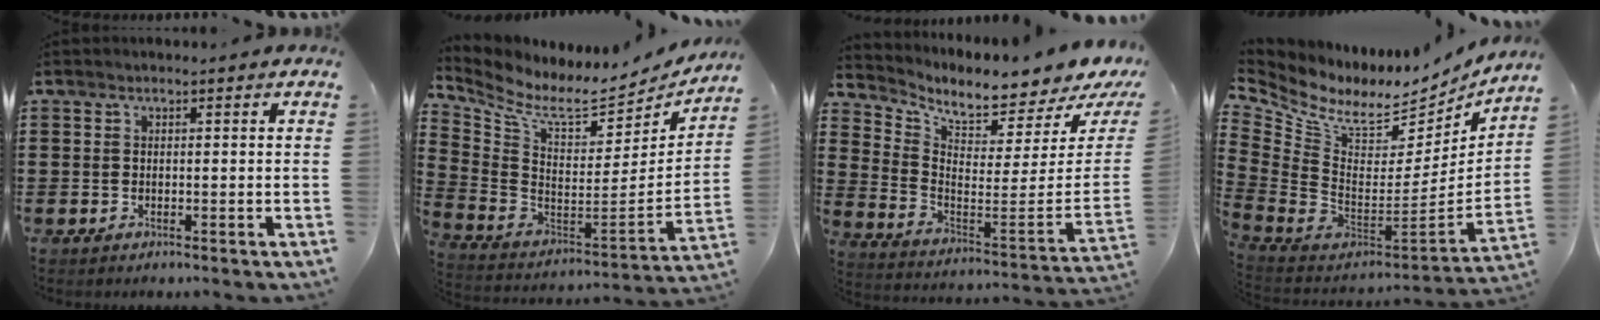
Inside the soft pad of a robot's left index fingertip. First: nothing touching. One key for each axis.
{"total": 8.1, "fx": 6.5, "fy": 2.4, "fz": 4.1, "tx": -0.112, "ty": -0.060, "tz": 0.112}
{"total": 5.2, "fx": 4.7, "fy": 0.2, "fz": 2.3, "tx": -0.058, "ty": -0.068, "tz": 0.071}
{"total": 8.0, "fx": 6.2, "fy": 3.5, "fz": 3.6, "tx": -0.104, "ty": -0.061, "tz": 0.108}